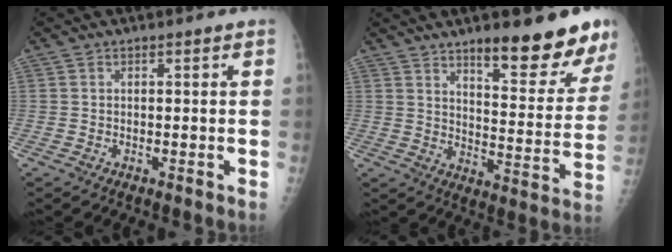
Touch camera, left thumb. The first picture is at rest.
{"total": 17.4, "force": [12.0, 4.1, 11.9], "torque": [-0.121, -0.080, 0.175]}